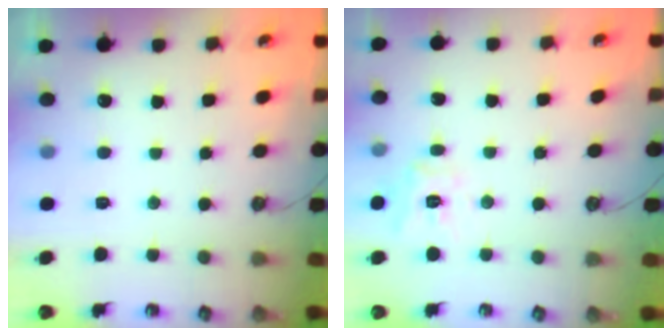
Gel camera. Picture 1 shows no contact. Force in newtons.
{"total": 11.2, "press": 11.1, "slide": 1.0}